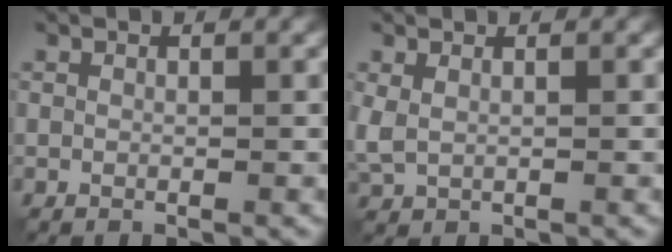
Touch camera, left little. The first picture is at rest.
{"total": 1.7, "force": [0.3, 1.2, 1.2], "torque": [-0.040, -0.001, 0.010]}